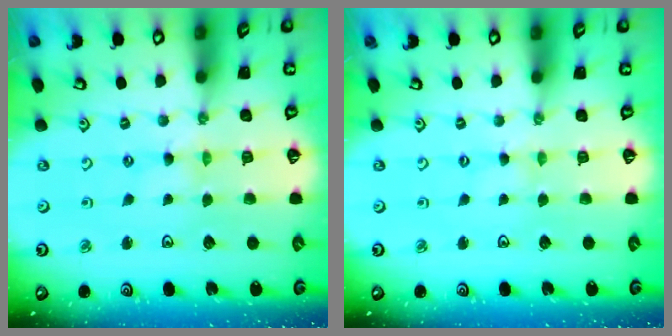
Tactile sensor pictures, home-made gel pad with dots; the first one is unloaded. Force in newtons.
{"total": 0.0}